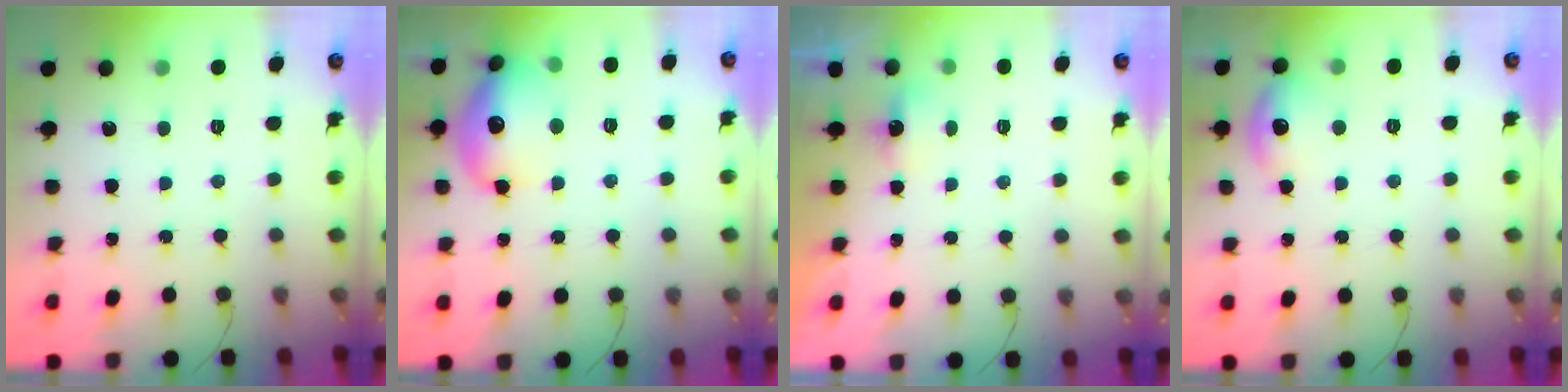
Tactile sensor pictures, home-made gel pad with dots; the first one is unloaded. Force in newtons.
{"total": 14.5, "press": 14.4, "slide": 1.5}
{"total": 1.8, "press": 1.6, "slide": 0.8}
{"total": 8.1, "press": 8.0, "slide": 1.4}